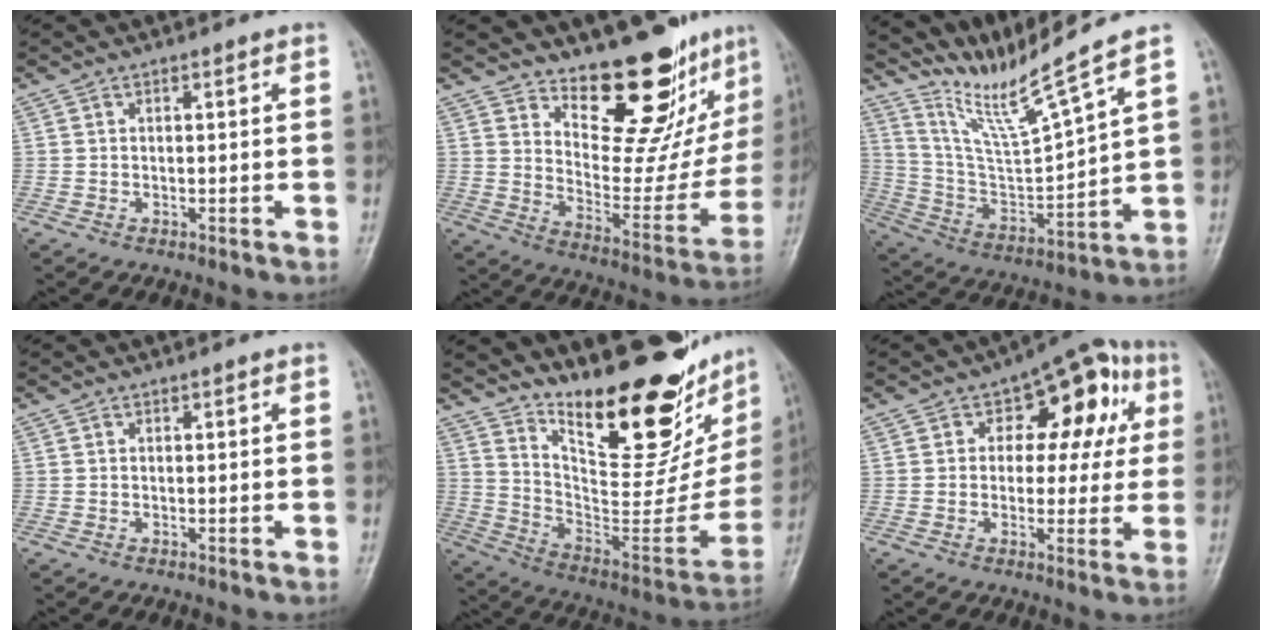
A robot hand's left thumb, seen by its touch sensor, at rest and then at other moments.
{"total": 18.7, "force": [14.5, 7.1, 9.5], "torque": [-0.066, -0.124, 0.213]}
{"total": 12.8, "force": [11.0, -1.7, 6.3], "torque": [-0.117, -0.072, 0.220]}
{"total": 0.0}
{"total": 29.5, "force": [19.8, 9.8, 19.6], "torque": [-0.258, -0.111, 0.308]}
{"total": 12.9, "force": [3.0, 8.2, 9.5], "torque": [-0.054, 0.027, 0.028]}